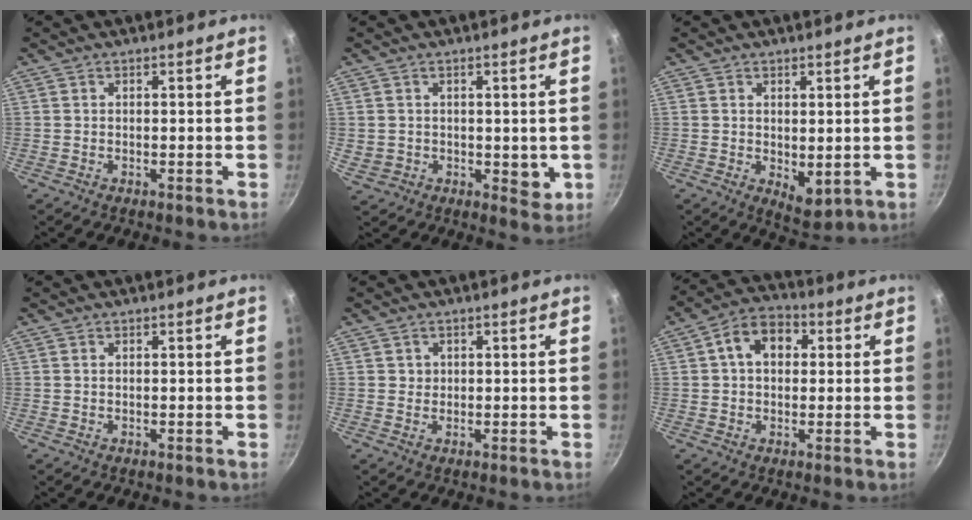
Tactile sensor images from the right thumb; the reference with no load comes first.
{"total": 5.9, "force": [0.5, 4.7, 3.5], "torque": [-0.040, -0.012, 0.012]}
{"total": 5.1, "force": [0.7, 3.0, 4.1], "torque": [-0.048, -0.020, 0.017]}
{"total": 0.0}
{"total": 1.3, "force": [0.4, 1.2, 0.2], "torque": [0.007, 0.003, 0.004]}
{"total": 9.0, "force": [1.9, 6.4, 6.0], "torque": [-0.067, 0.020, 0.016]}